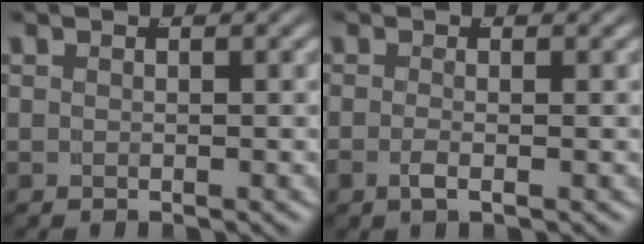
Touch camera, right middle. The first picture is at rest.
{"total": 1.2, "force": [-0.8, 0.1, 0.9], "torque": [-0.026, -0.008, -0.010]}